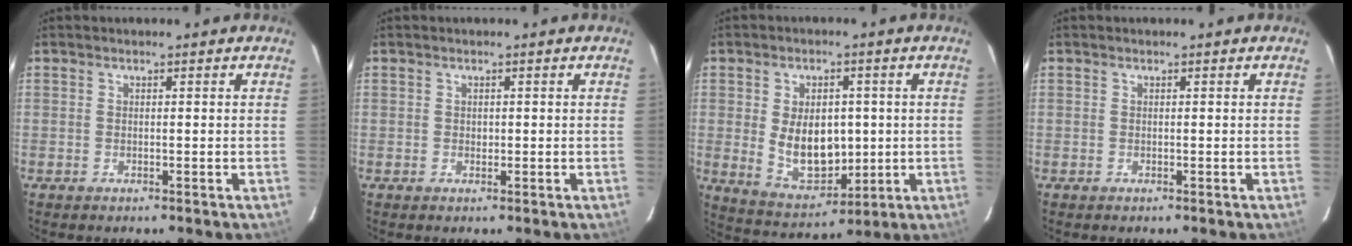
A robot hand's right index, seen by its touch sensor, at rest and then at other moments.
{"total": 0.7, "force": [0.1, 0.7, 0.2], "torque": [0.001, 0.001, 0.004]}
{"total": 11.2, "force": [0.1, 7.1, 8.7], "torque": [-0.166, -0.009, 0.026]}
{"total": 0.0}